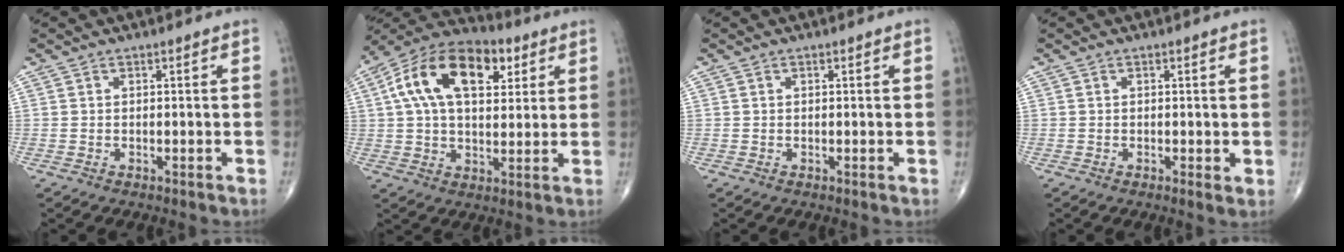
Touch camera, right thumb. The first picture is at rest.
{"total": 19.0, "force": [6.2, 10.8, 14.3], "torque": [-0.227, 0.011, 0.096]}
{"total": 0.0}
{"total": 1.3, "force": [-0.2, 0.4, 1.2], "torque": [-0.017, -0.005, -0.006]}